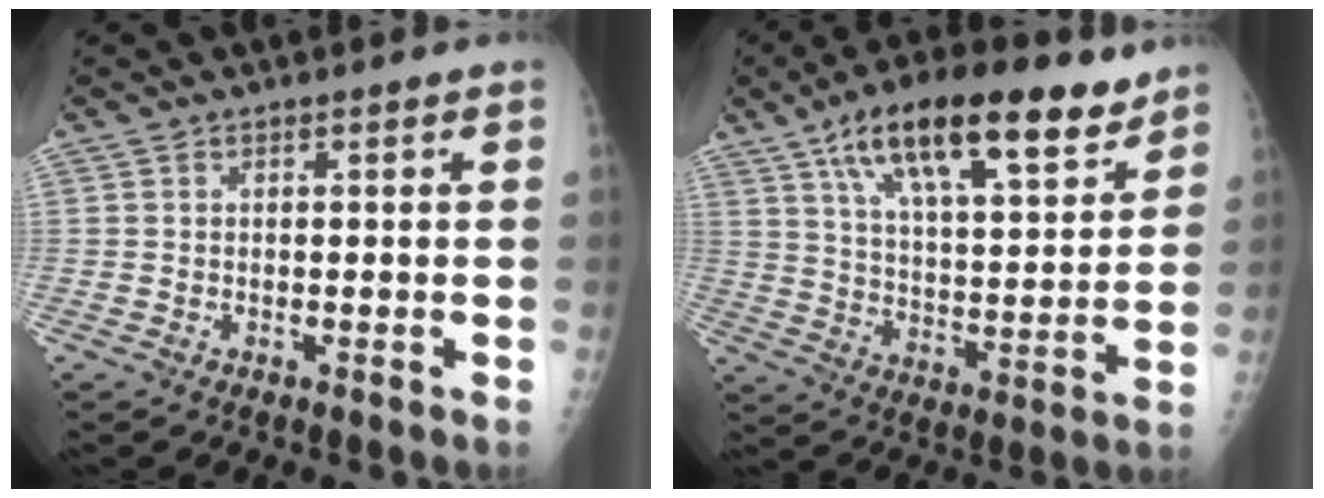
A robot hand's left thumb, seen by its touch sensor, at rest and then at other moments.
{"total": 21.9, "force": [13.3, 7.8, 15.5], "torque": [-0.227, -0.036, 0.221]}